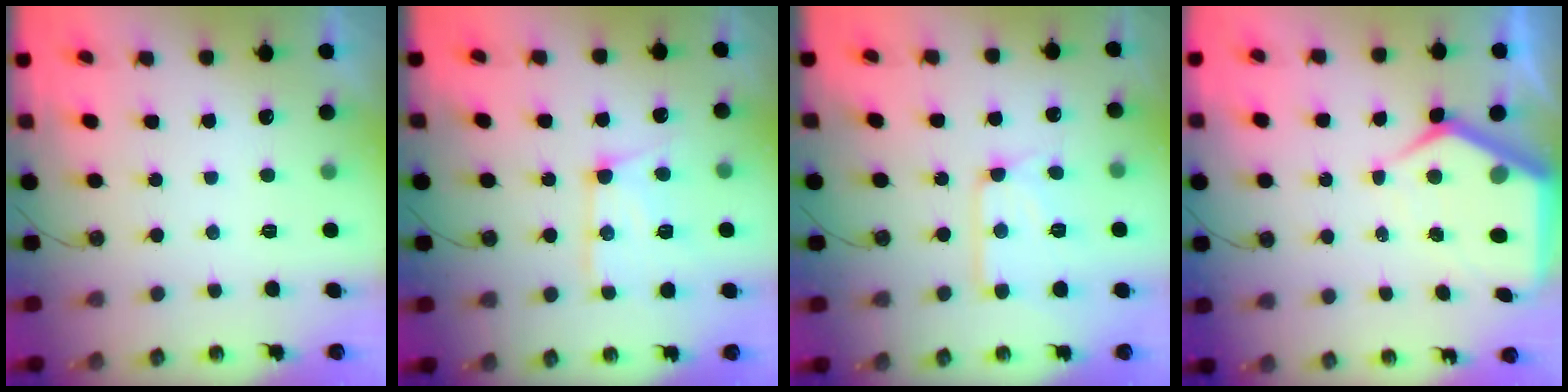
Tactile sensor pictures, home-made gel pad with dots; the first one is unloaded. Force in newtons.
{"total": 14.7, "press": 14.7, "slide": 1.4}
{"total": 12.1, "press": 12.0, "slide": 0.9}
{"total": 9.6, "press": 9.5, "slide": 0.9}